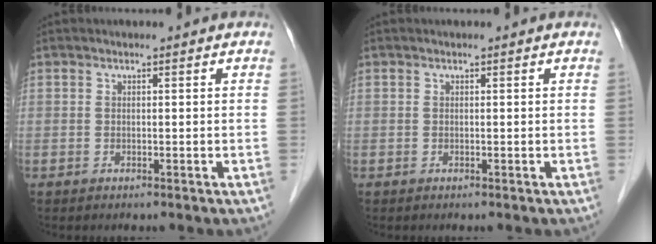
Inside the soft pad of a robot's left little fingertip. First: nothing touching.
{"total": 0.0}